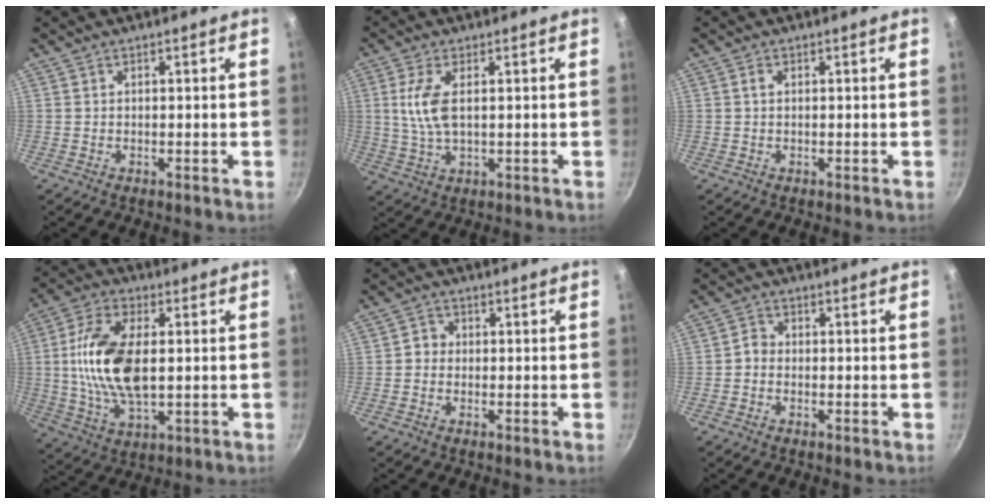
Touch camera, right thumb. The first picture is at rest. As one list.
[{"total": 7.0, "force": [1.2, 3.1, 6.2], "torque": [-0.132, 0.000, 0.024]}, {"total": 0.9, "force": [0.2, 0.6, 0.7], "torque": [-0.012, 0.004, 0.002]}, {"total": 15.5, "force": [1.1, 8.1, 13.2], "torque": [-0.252, 0.009, 0.018]}, {"total": 2.3, "force": [-0.4, 2.2, 0.9], "torque": [-0.002, 0.008, -0.015]}, {"total": 2.0, "force": [-0.9, 1.6, 0.9], "torque": [-0.014, 0.015, -0.023]}]